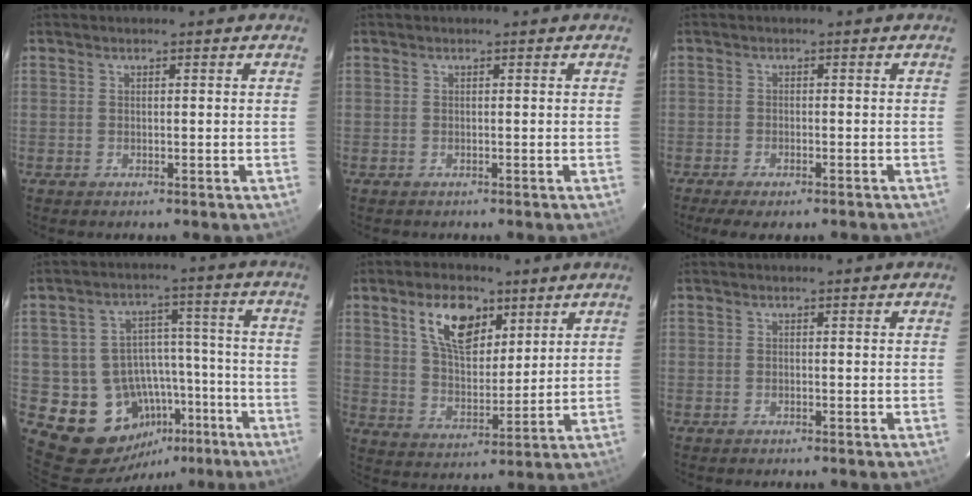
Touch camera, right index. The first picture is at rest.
{"total": 0.5, "force": [-0.3, 0.4, -0.1], "torque": [0.001, 0.003, -0.002]}
{"total": 6.5, "force": [-5.1, 1.8, 3.7], "torque": [-0.091, -0.023, -0.080]}
{"total": 15.2, "force": [-8.0, 12.0, 4.9], "torque": [-0.099, 0.052, -0.085]}
{"total": 11.7, "force": [6.1, 6.1, 7.9], "torque": [-0.135, 0.013, 0.112]}
{"total": 0.0}